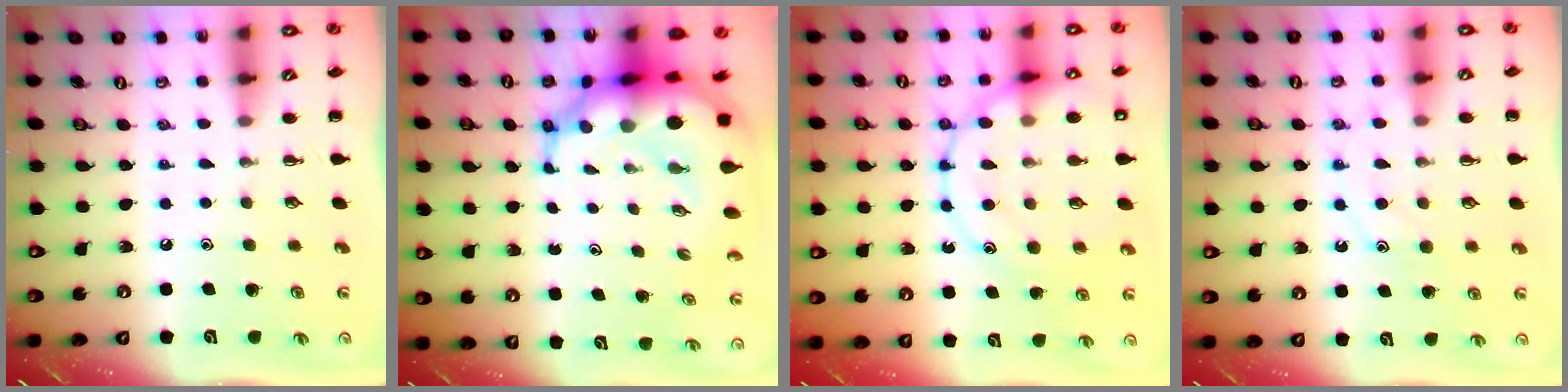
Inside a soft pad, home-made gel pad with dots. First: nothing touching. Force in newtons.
{"total": 13.0, "press": 12.6, "slide": 3.4}
{"total": 19.3, "press": 19.2, "slide": 2.0}
{"total": 12.1, "press": 12.0, "slide": 0.9}